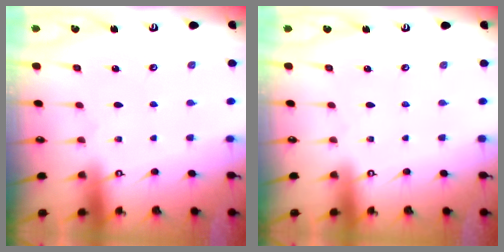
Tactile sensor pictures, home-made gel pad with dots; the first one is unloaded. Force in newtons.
{"total": 0.0}